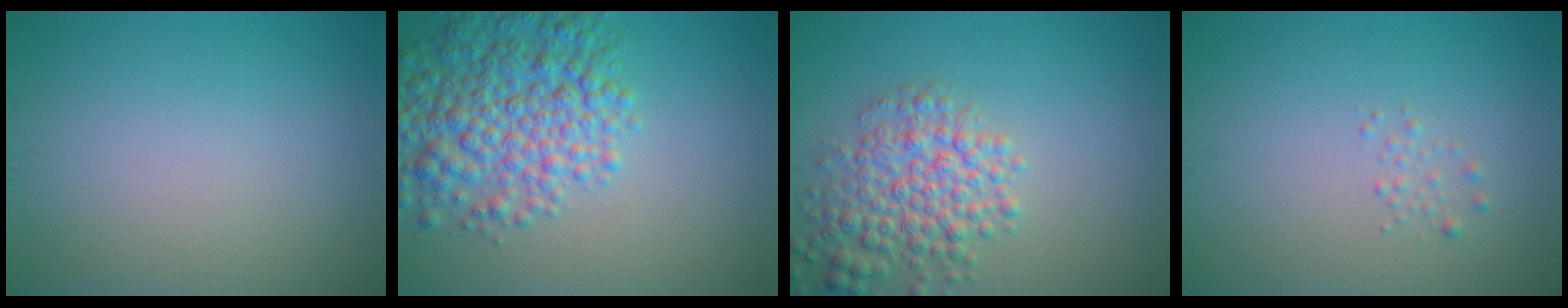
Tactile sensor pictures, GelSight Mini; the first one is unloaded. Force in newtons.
{"total": 7.3, "press": 7.3, "slide": 0.3}
{"total": 5.0, "press": 5.0, "slide": 0.2}
{"total": 0.8, "press": 0.8, "slide": 0.0}